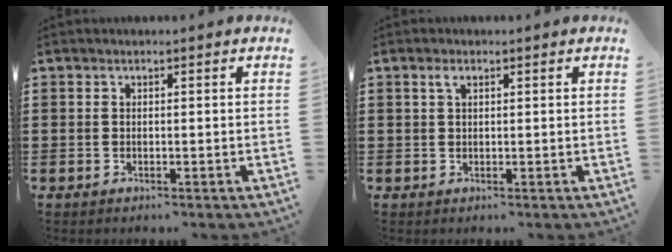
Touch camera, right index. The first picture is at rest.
{"total": 1.1, "force": [0.6, 0.2, 0.9], "torque": [-0.019, 0.005, 0.011]}